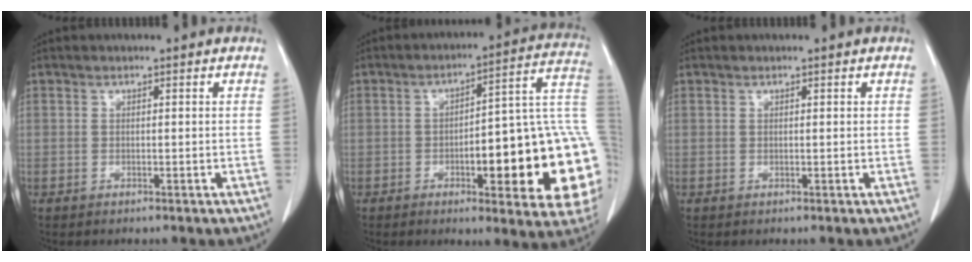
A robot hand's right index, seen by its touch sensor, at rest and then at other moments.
{"total": 22.3, "force": [-3.8, 4.3, 21.5], "torque": [-0.190, 0.025, -0.041]}
{"total": 0.0}